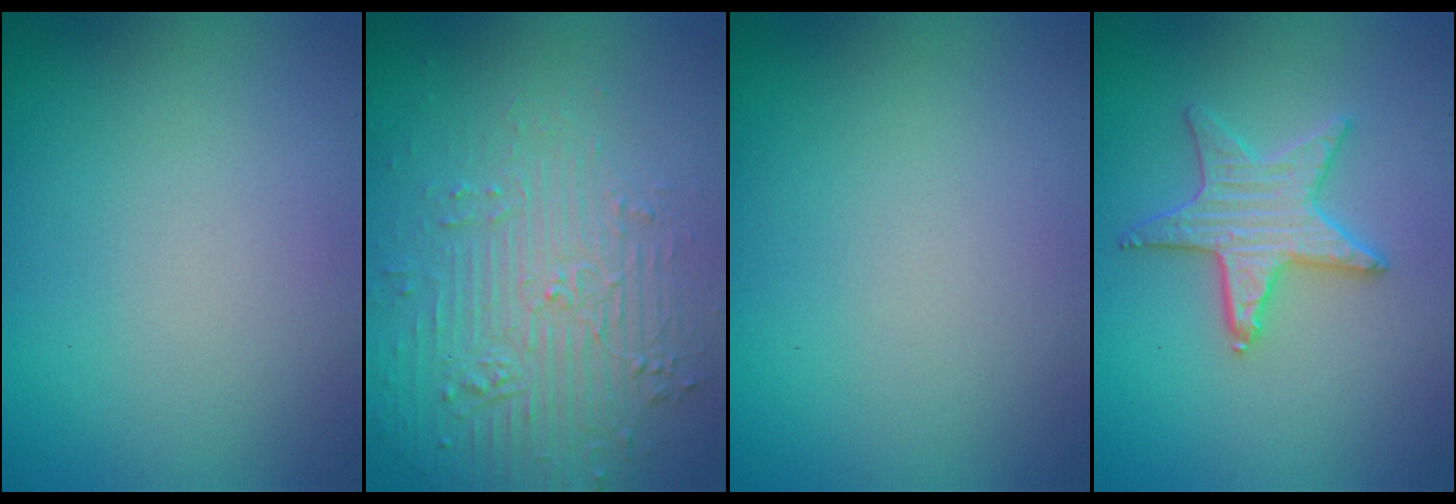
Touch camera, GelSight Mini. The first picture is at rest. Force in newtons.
{"total": 6.0, "press": 3.6, "slide": 4.8}
{"total": 0.0}
{"total": 3.5, "press": 3.4, "slide": 0.7}